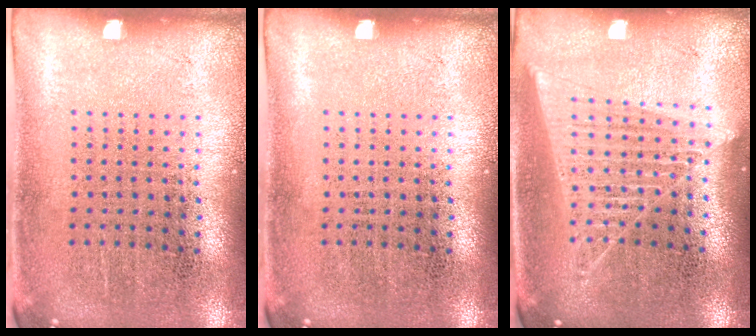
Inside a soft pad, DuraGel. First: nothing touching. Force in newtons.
{"total": 0.0}
{"total": 1.5, "press": 1.4, "slide": 0.6}